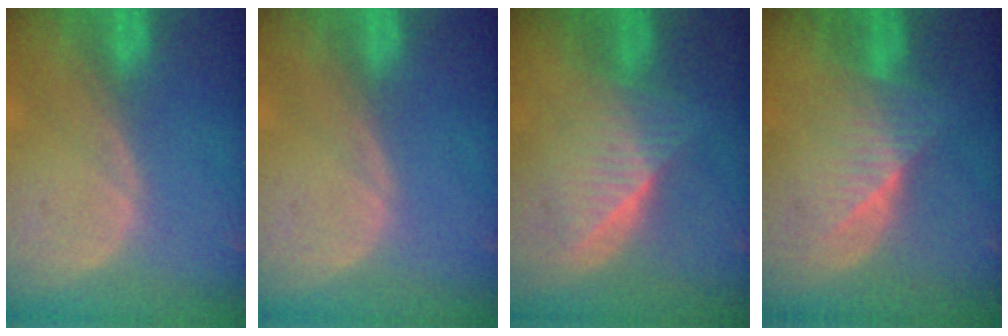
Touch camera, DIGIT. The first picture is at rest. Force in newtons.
{"total": 0.0}
{"total": 6.5, "press": 5.9, "slide": 2.6}
{"total": 6.2, "press": 5.7, "slide": 2.6}